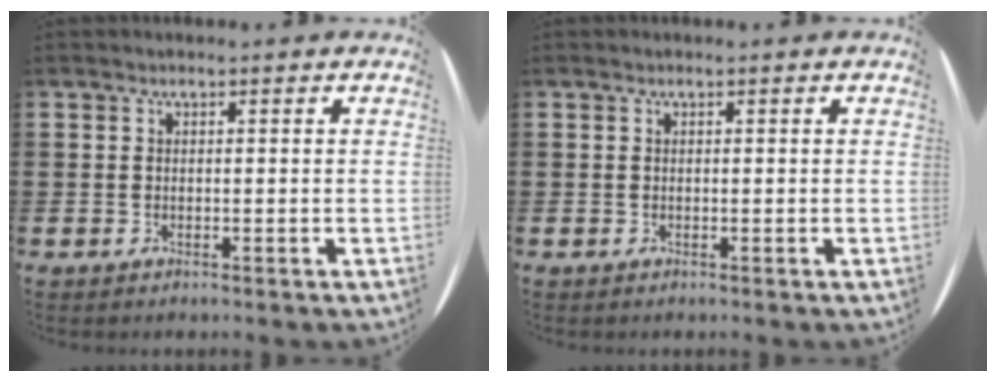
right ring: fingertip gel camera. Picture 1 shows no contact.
{"total": 0.0}